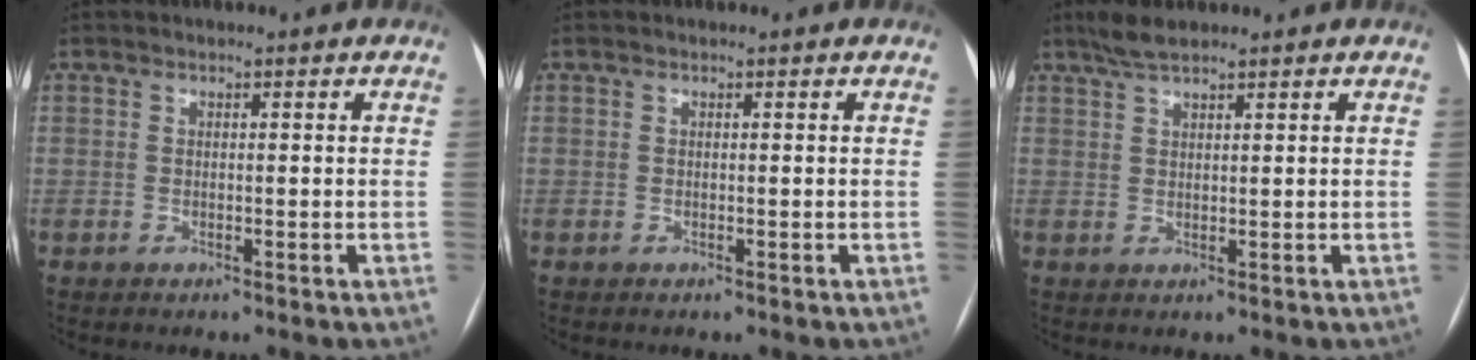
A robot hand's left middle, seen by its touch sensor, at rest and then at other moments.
{"total": 0.0}
{"total": 3.3, "force": [2.7, 0.5, 1.9], "torque": [-0.044, 0.012, 0.055]}